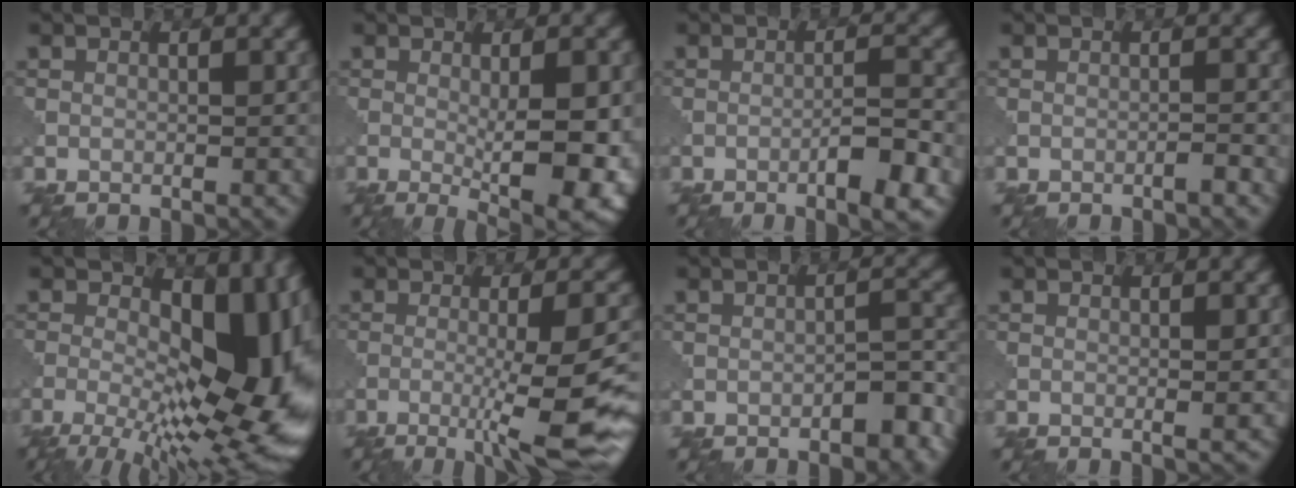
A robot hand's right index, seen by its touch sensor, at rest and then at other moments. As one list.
[{"total": 8.7, "force": [-1.1, 2.5, 8.2], "torque": [-0.120, -0.018, -0.006]}, {"total": 4.3, "force": [-2.0, 0.6, 3.8], "torque": [-0.062, 0.006, -0.035]}, {"total": 0.8, "force": [-0.6, -0.1, 0.5], "torque": [-0.009, 0.006, -0.014]}, {"total": 15.1, "force": [-2.1, 7.5, 13.0], "torque": [-0.185, 0.003, -0.033]}, {"total": 10.4, "force": [-3.6, 1.9, 9.6], "torque": [-0.138, -0.001, -0.055]}, {"total": 2.9, "force": [-1.8, 1.1, 2.0], "torque": [-0.026, 0.010, -0.026]}, {"total": 0.7, "force": [0.0, 0.0, 0.7], "torque": [-0.010, -0.001, -0.002]}]